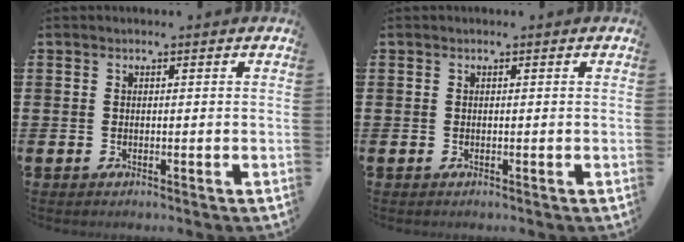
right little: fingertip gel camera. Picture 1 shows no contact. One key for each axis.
{"total": 0.0}